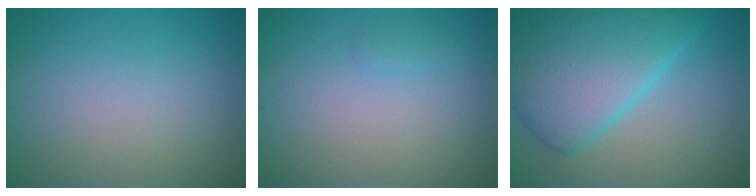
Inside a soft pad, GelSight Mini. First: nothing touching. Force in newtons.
{"total": 0.8, "press": 0.8, "slide": 0.1}
{"total": 10.9, "press": 10.9, "slide": 0.2}